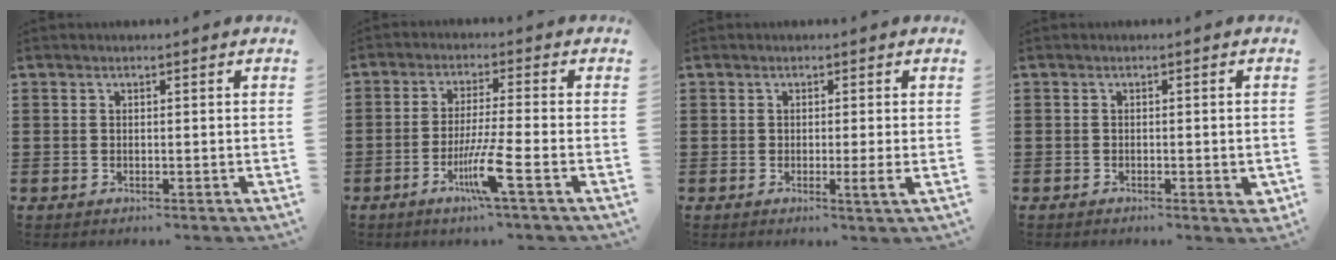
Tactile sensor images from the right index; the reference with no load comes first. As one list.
[{"total": 6.9, "force": [-3.1, -0.2, 6.2], "torque": [-0.121, -0.017, -0.057]}, {"total": 2.2, "force": [-0.4, 0.0, 2.2], "torque": [-0.039, -0.008, -0.007]}, {"total": 1.5, "force": [-0.9, 0.3, 1.1], "torque": [-0.020, -0.003, -0.016]}]